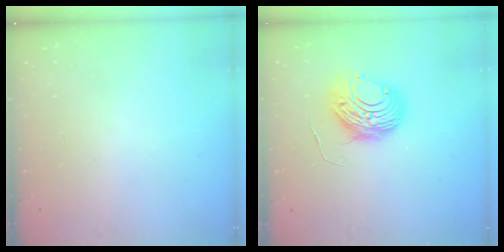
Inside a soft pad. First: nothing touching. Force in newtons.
{"total": 10.0, "press": 10.0, "slide": 0.9}